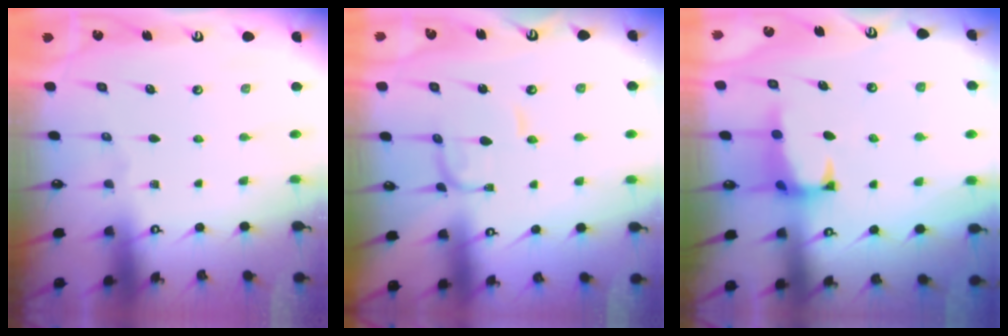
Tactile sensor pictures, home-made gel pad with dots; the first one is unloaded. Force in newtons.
{"total": 1.6, "press": 1.6, "slide": 0.1}
{"total": 1.5, "press": 1.3, "slide": 0.7}